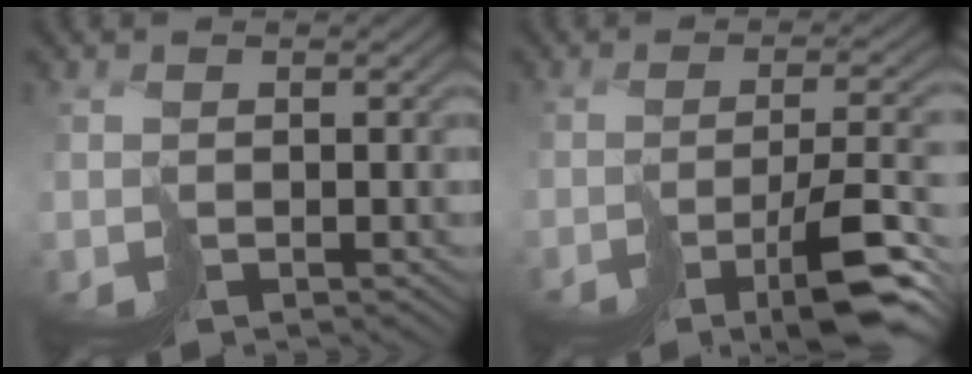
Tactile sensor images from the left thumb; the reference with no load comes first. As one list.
[{"total": 8.2, "force": [-4.7, 1.1, 6.6], "torque": [-0.093, -0.004, -0.075]}]